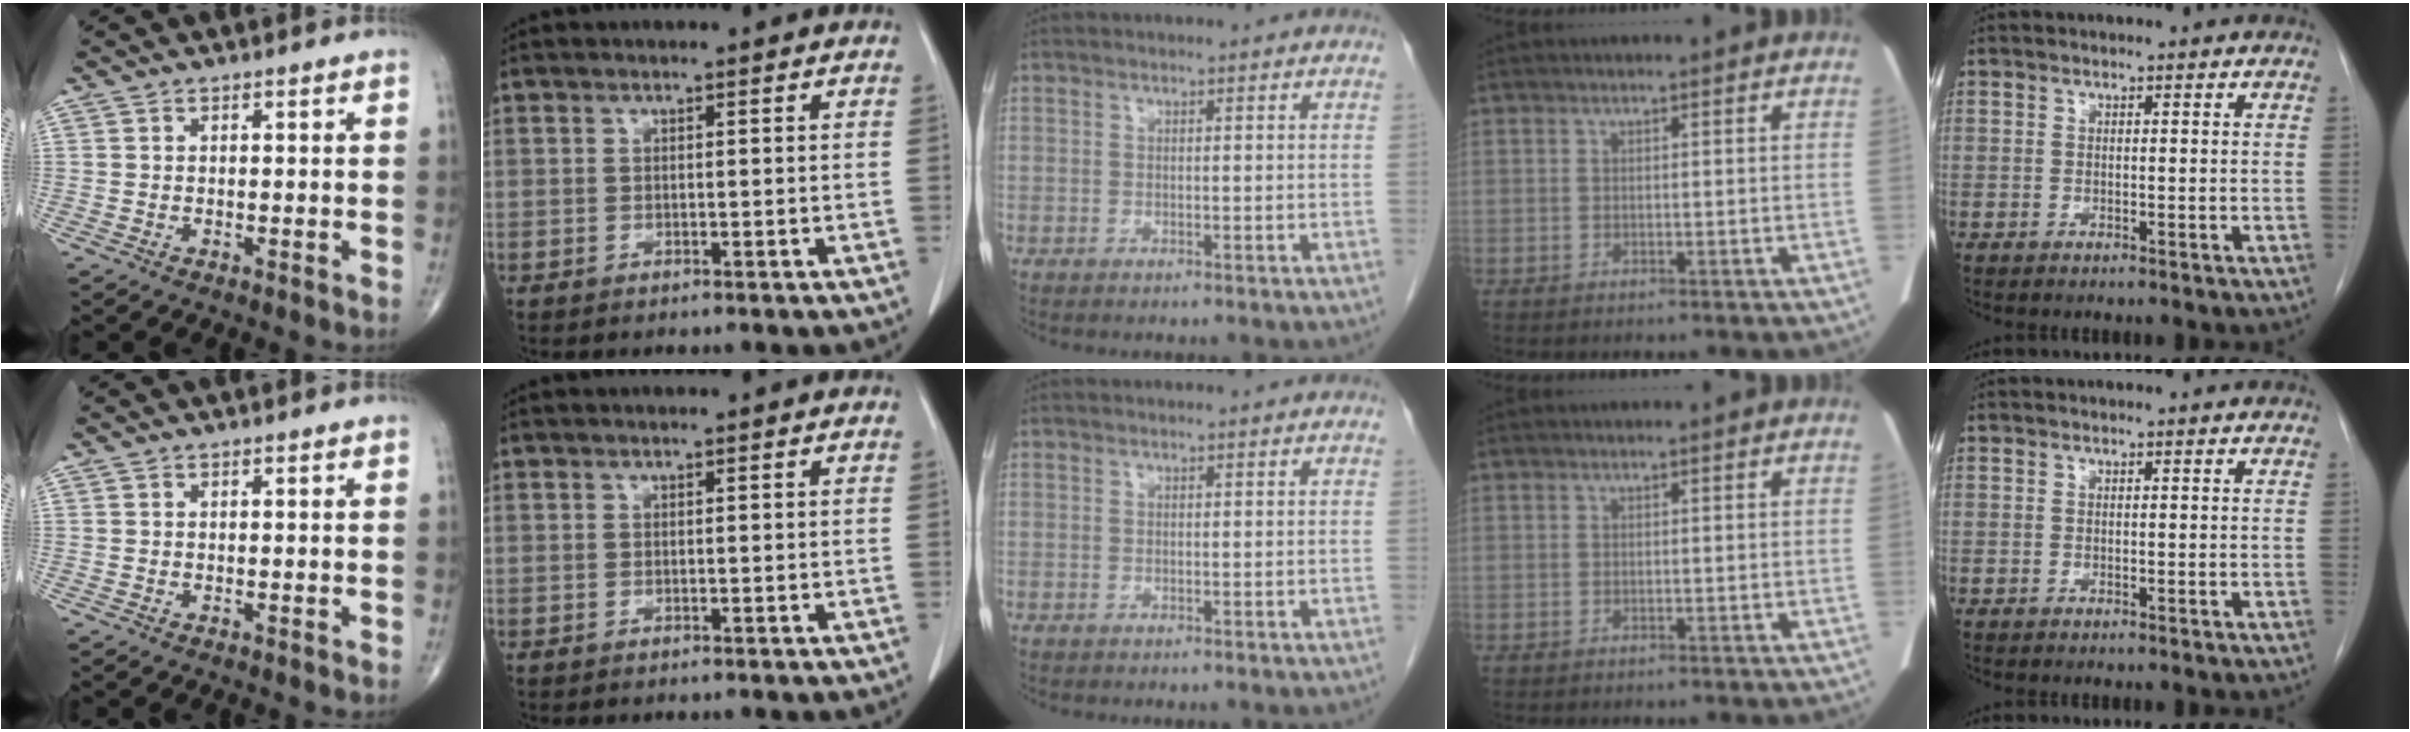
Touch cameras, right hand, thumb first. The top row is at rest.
{}